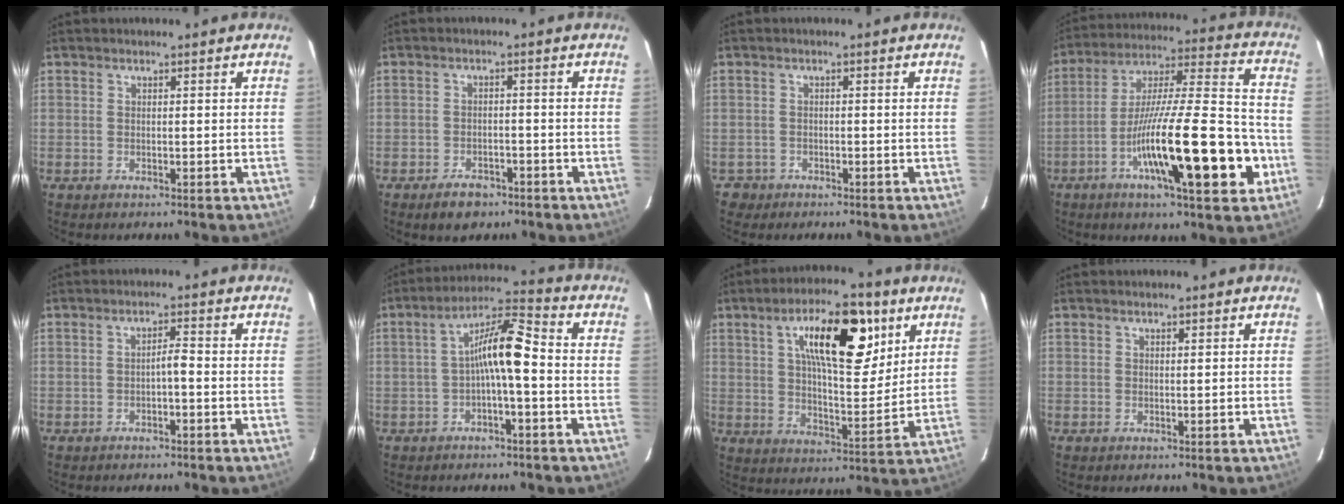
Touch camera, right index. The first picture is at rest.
{"total": 4.2, "force": [-2.9, 2.5, 1.8], "torque": [-0.031, 0.002, -0.039]}
{"total": 2.2, "force": [-1.2, 1.8, -0.6], "torque": [0.006, 0.009, -0.023]}
{"total": 22.0, "force": [-7.8, 2.6, 20.4], "torque": [-0.321, -0.003, -0.123]}
{"total": 1.8, "force": [-0.7, 0.2, 1.7], "torque": [-0.024, 0.003, -0.013]}
{"total": 8.5, "force": [-0.8, 1.2, 8.4], "torque": [-0.146, 0.031, -0.017]}
{"total": 16.1, "force": [6.9, 4.9, 13.7], "torque": [-0.218, 0.016, 0.114]}
{"total": 0.0}